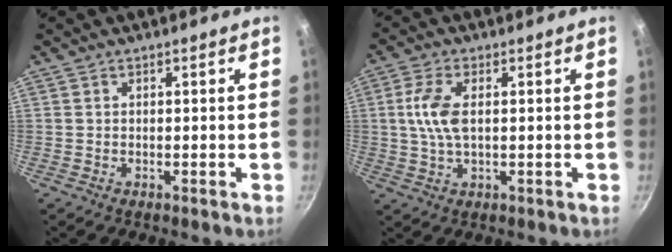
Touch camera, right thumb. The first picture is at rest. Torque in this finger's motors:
{"motor_torque": [0.51, 1.78, 0.84, 0.36, 0.32]}